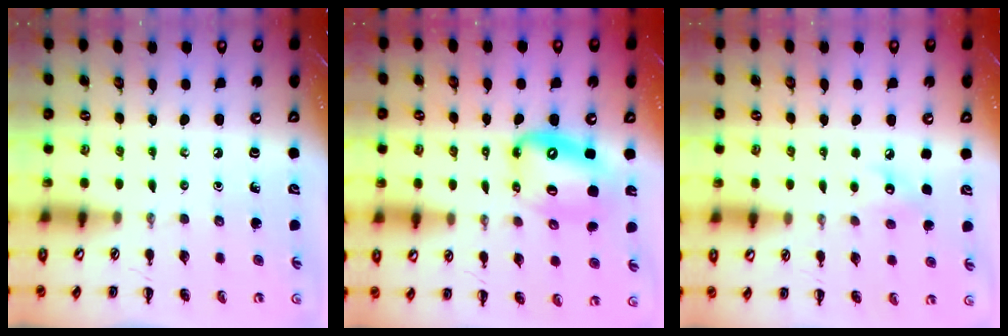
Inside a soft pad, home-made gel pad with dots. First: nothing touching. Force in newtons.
{"total": 12.7, "press": 12.2, "slide": 3.6}
{"total": 5.9, "press": 5.7, "slide": 1.2}